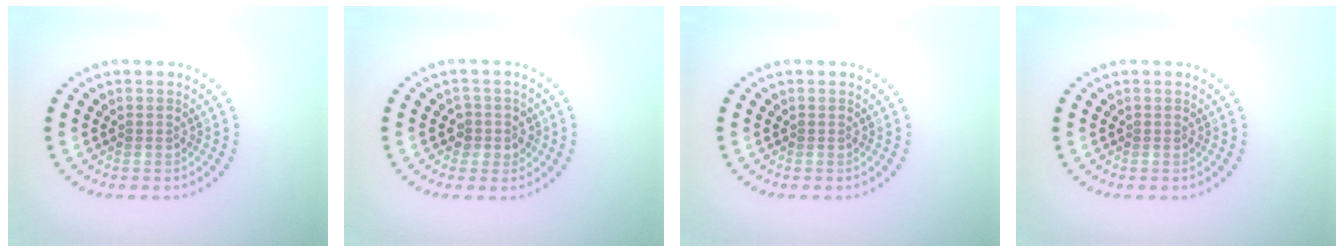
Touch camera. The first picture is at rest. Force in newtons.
{"total": 2.1, "press": 1.8, "slide": 1.1}
{"total": 0.0}
{"total": 0.0}